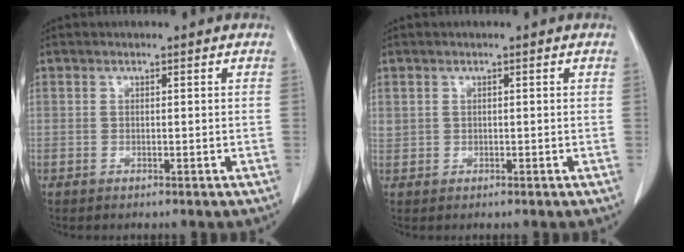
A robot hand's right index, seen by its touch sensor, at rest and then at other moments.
{"total": 1.2, "force": [0.5, 1.1, 0.3], "torque": [-0.005, 0.012, 0.012]}